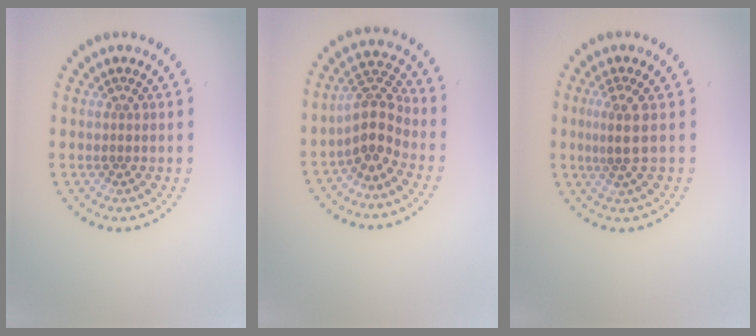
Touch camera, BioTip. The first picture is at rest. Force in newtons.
{"total": 3.4, "press": 2.9, "slide": 1.8}
{"total": 2.1, "press": 1.5, "slide": 1.4}